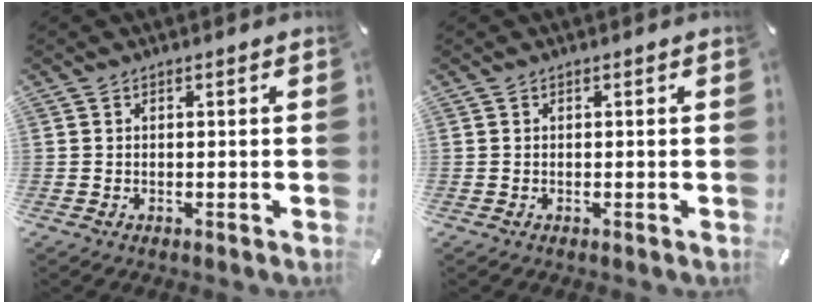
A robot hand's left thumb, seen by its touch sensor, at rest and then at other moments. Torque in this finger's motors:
{"motor_torque": [-0.14, -0.11, -0.05, 0.02, 0.00]}